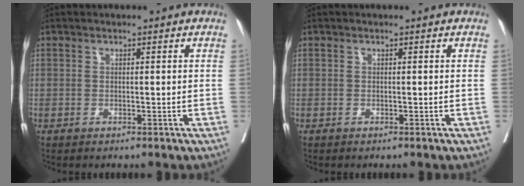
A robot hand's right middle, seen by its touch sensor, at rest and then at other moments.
{"total": 0.0}